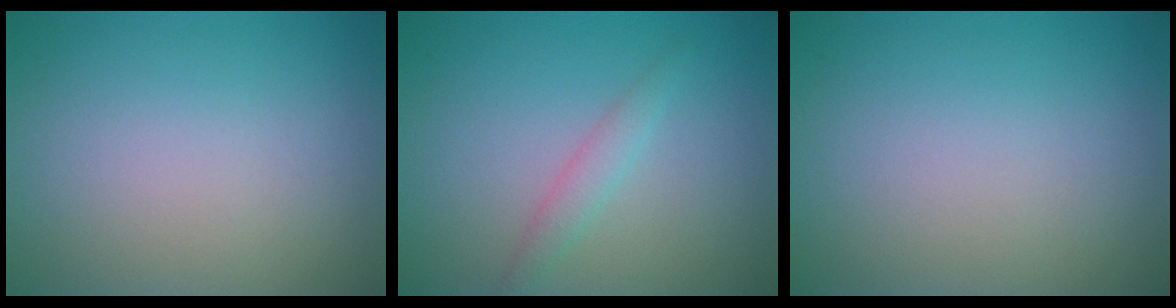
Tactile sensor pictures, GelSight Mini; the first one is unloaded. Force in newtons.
{"total": 1.5, "press": 1.5, "slide": 0.1}
{"total": 0.0}